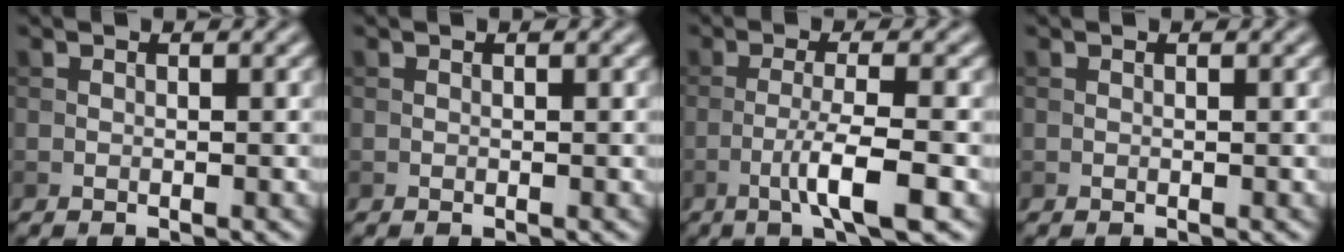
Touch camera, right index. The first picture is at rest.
{"total": 0.0}
{"total": 4.7, "force": [-1.9, 0.5, 4.3], "torque": [-0.075, 0.007, -0.039]}
{"total": 0.0}